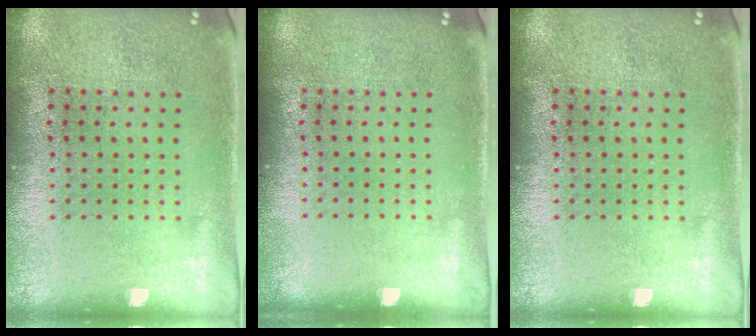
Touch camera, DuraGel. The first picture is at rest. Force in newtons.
{"total": 0.0}
{"total": 0.0}